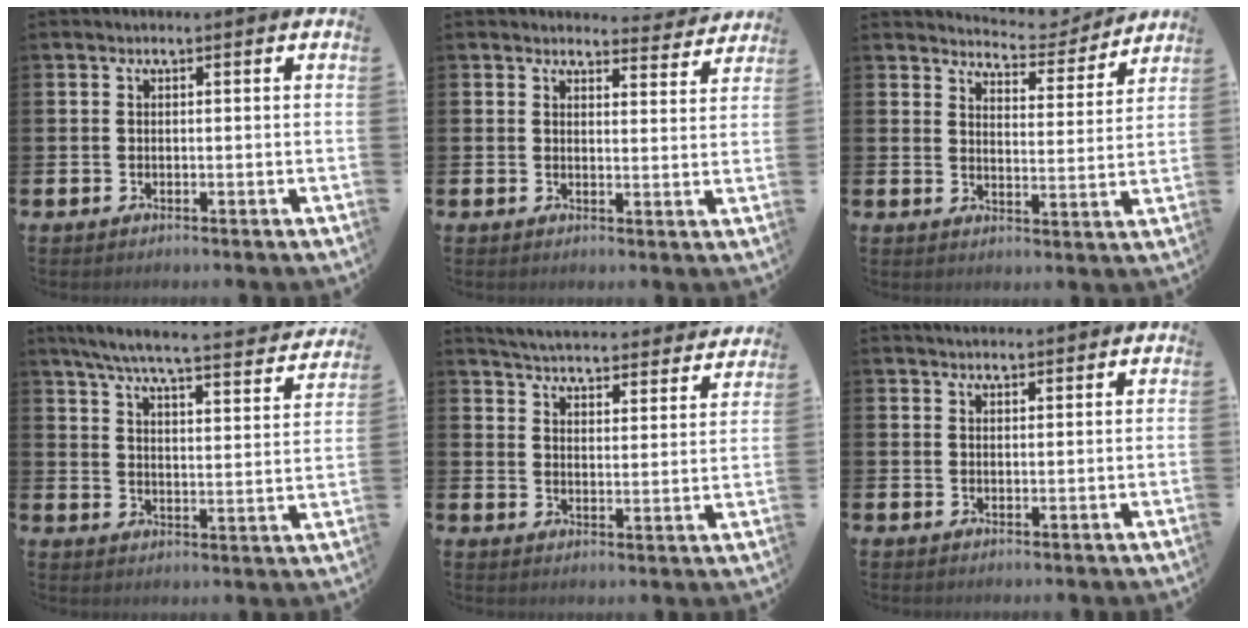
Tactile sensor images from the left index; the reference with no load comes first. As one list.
[{"total": 3.4, "force": [3.3, 0.6, 0.1], "torque": [0.009, -0.027, 0.054]}, {"total": 5.6, "force": [5.5, 0.8, 0.4], "torque": [-0.016, -0.041, 0.095]}, {"total": 6.3, "force": [5.5, 0.5, 3.0], "torque": [-0.073, -0.047, 0.086]}, {"total": 5.1, "force": [5.0, 0.4, 0.6], "torque": [-0.028, -0.048, 0.083]}, {"total": 2.5, "force": [2.4, 0.4, 0.2], "torque": [0.004, -0.011, 0.041]}]